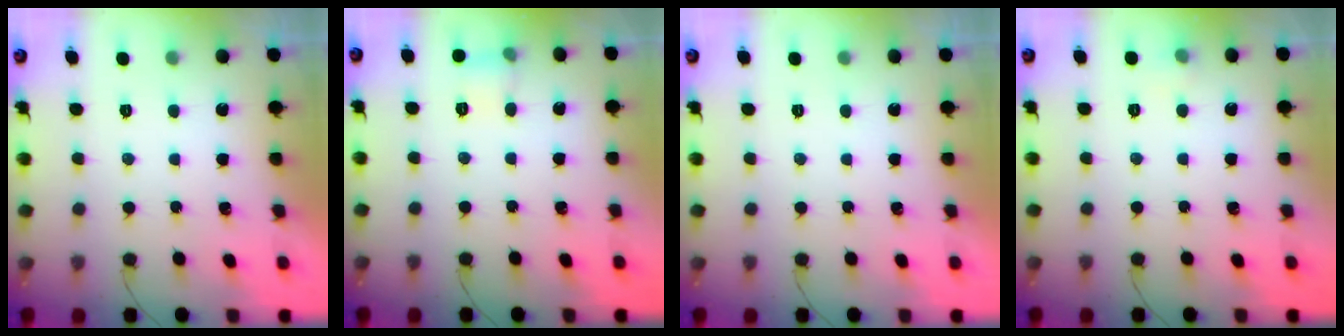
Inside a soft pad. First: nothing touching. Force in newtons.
{"total": 6.7, "press": 6.5, "slide": 1.5}
{"total": 0.0}
{"total": 7.8, "press": 3.4, "slide": 7.0}